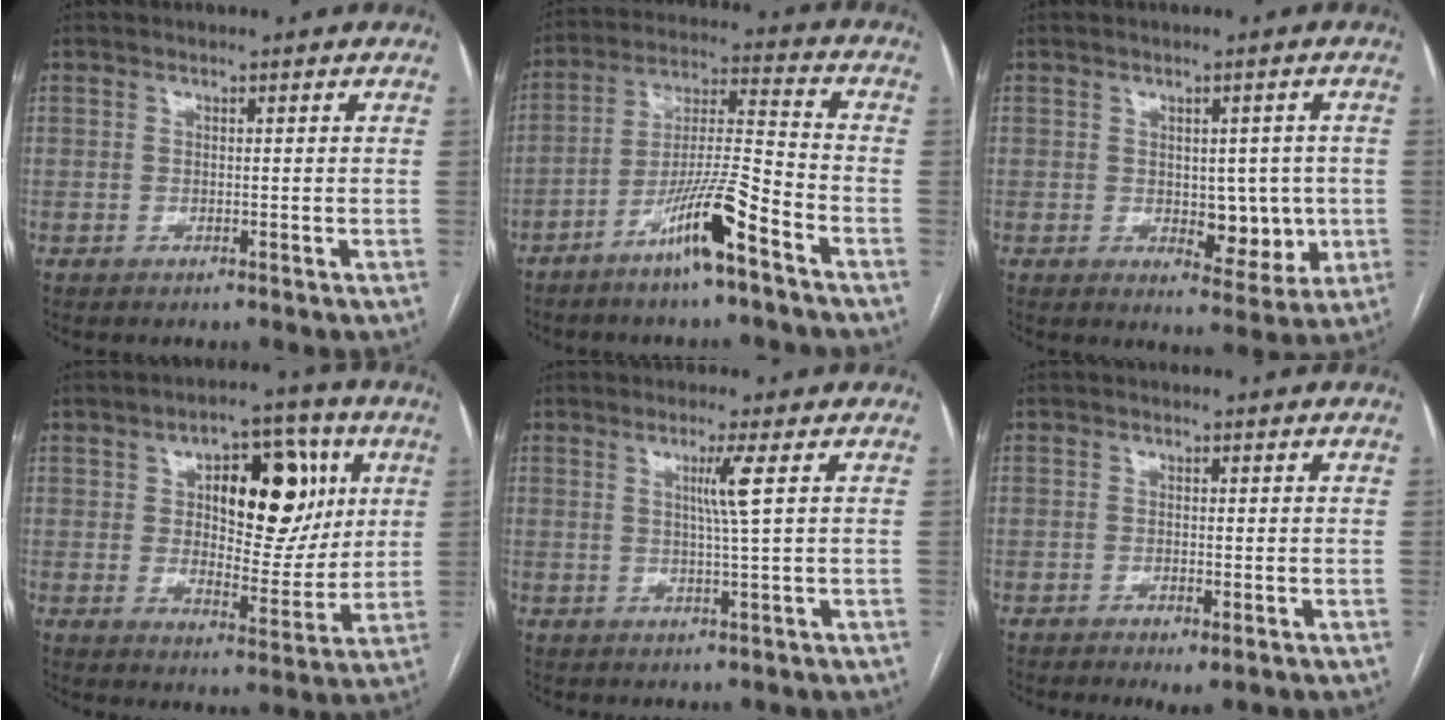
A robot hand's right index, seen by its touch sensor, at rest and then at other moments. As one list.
[{"total": 11.2, "force": [-6.8, 0.4, 8.9], "torque": [-0.167, -0.003, -0.126]}, {"total": 6.9, "force": [-0.3, 4.0, 5.6], "torque": [-0.057, 0.002, 0.008]}, {"total": 15.4, "force": [4.9, 7.0, 12.9], "torque": [-0.171, 0.026, 0.080]}, {"total": 3.6, "force": [1.1, -1.1, 3.2], "torque": [-0.061, -0.006, 0.021]}, {"total": 1.6, "force": [-0.8, 0.5, 1.4], "torque": [-0.017, -0.003, -0.009]}]